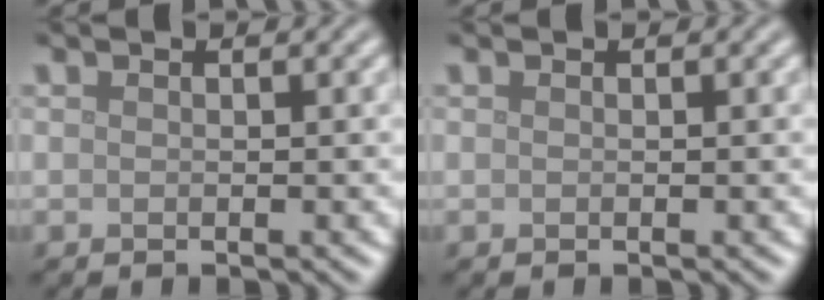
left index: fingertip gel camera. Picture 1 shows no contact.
{"total": 0.0}